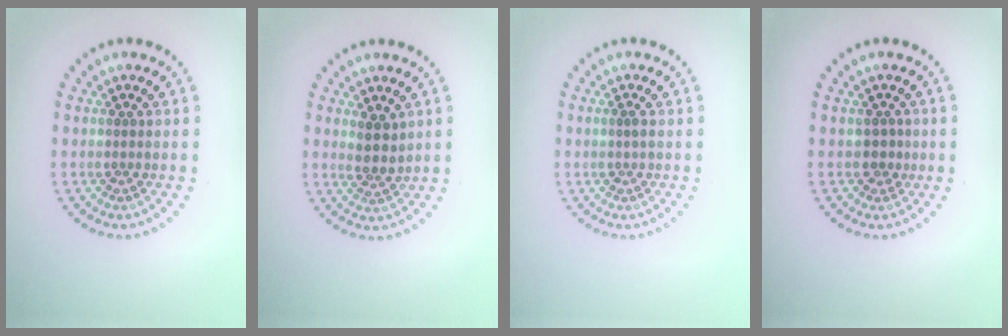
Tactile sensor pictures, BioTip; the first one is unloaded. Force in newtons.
{"total": 2.2, "press": 1.9, "slide": 1.1}
{"total": 0.6, "press": 0.6, "slide": 0.3}
{"total": 1.4, "press": 1.1, "slide": 0.8}